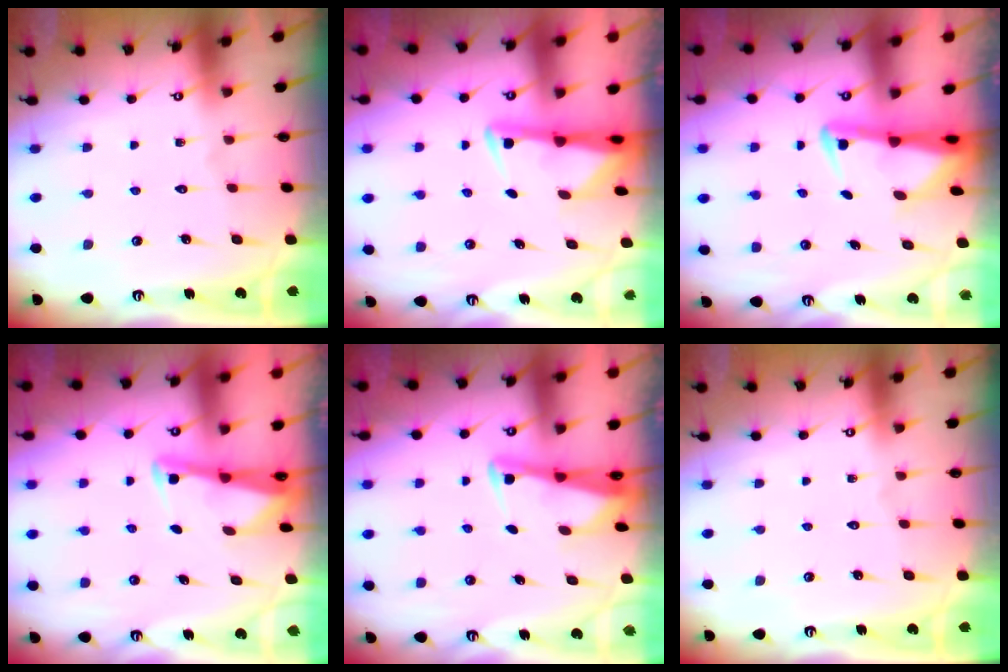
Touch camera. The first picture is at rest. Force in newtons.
{"total": 2.8, "press": 2.8, "slide": 0.6}
{"total": 2.6, "press": 2.5, "slide": 0.7}
{"total": 2.7, "press": 2.7, "slide": 0.2}
{"total": 2.8, "press": 2.8, "slide": 0.3}
{"total": 0.0}